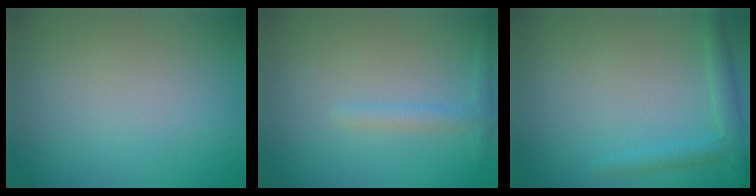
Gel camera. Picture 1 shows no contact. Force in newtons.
{"total": 1.4, "press": 1.4, "slide": 0.1}
{"total": 2.0, "press": 2.0, "slide": 0.1}